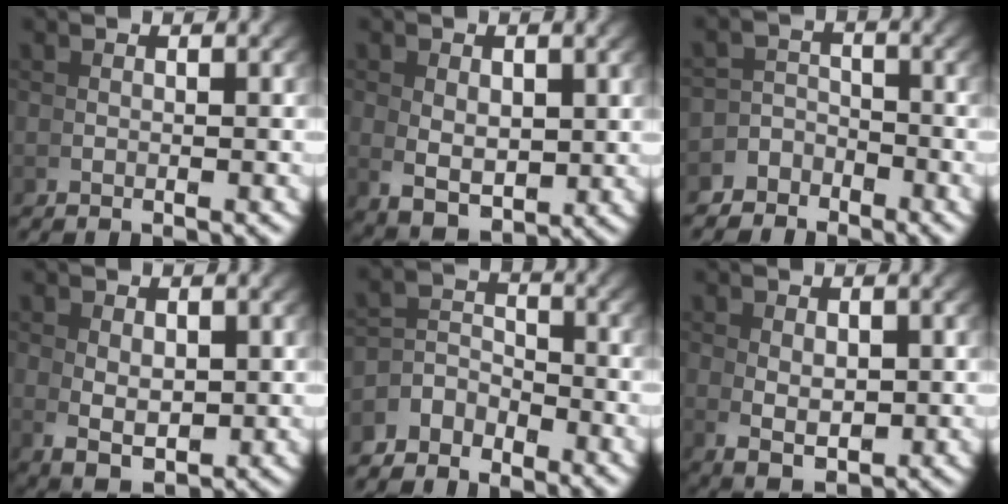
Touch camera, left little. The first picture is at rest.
{"total": 4.2, "force": [-0.8, 2.6, 3.2], "torque": [-0.069, -0.035, 0.012]}
{"total": 3.2, "force": [-2.5, 2.0, 0.4], "torque": [0.005, -0.009, -0.047]}
{"total": 4.0, "force": [-0.6, 2.3, 3.2], "torque": [-0.068, -0.034, 0.014]}
{"total": 3.2, "force": [-1.5, 2.4, 1.5], "torque": [-0.021, -0.011, -0.029]}
{"total": 3.5, "force": [-0.5, 2.0, 2.9], "torque": [-0.061, -0.031, 0.016]}